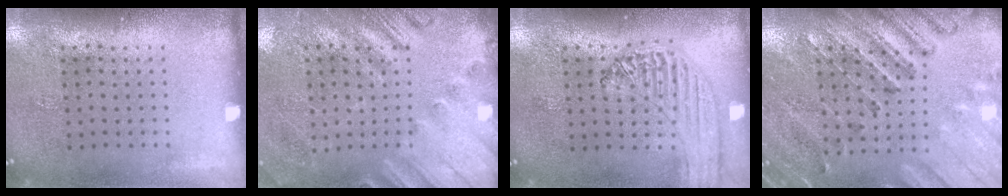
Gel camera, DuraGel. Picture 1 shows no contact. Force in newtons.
{"total": 2.4, "press": 2.0, "slide": 1.4}
{"total": 1.3, "press": 1.3, "slide": 0.1}
{"total": 2.7, "press": 2.6, "slide": 0.8}